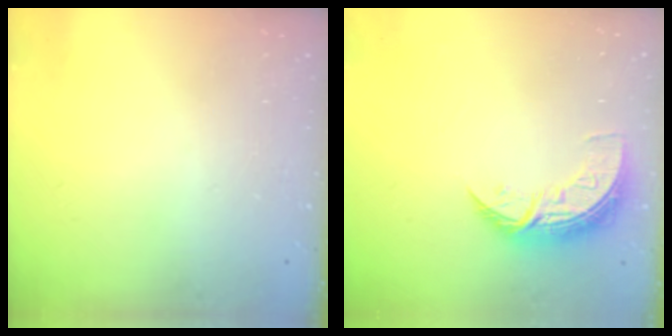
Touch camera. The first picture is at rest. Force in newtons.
{"total": 9.0, "press": 9.0, "slide": 0.5}